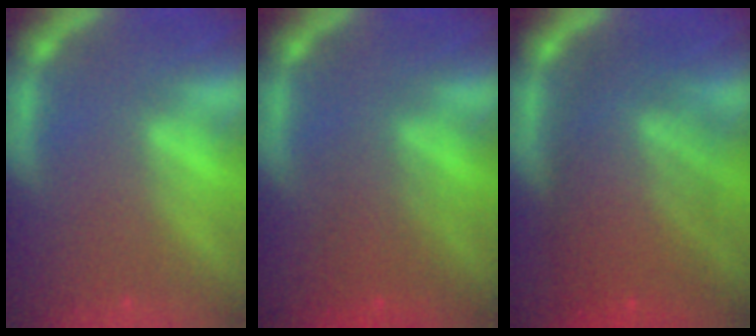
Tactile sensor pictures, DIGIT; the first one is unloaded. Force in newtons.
{"total": 2.5}
{"total": 9.0}